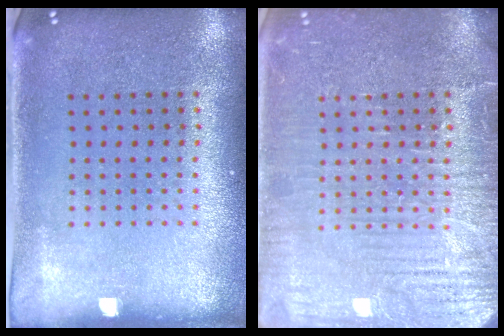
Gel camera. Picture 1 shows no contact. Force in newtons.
{"total": 5.8, "press": 5.7, "slide": 0.8}